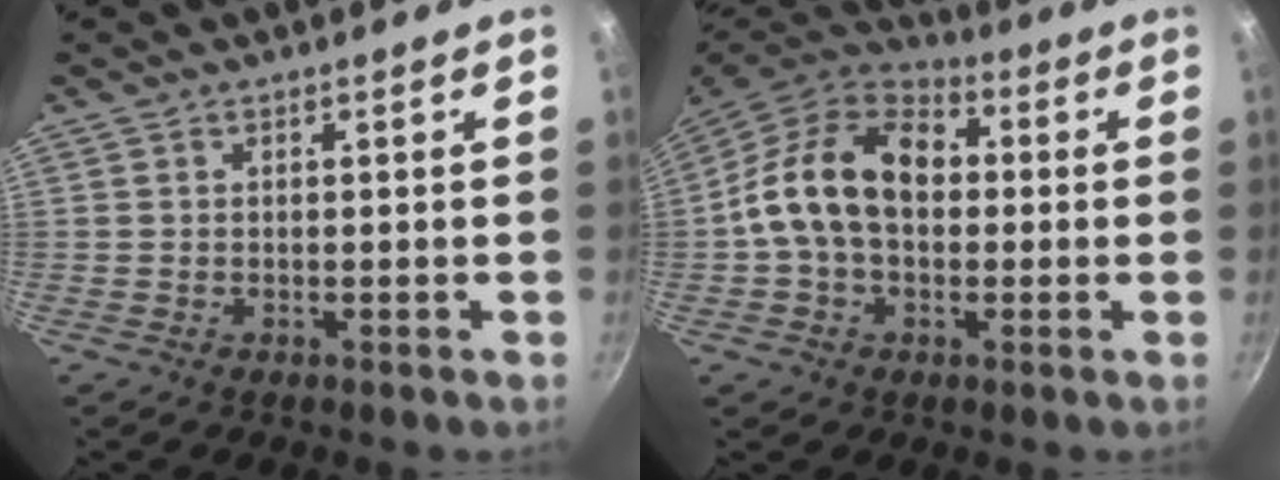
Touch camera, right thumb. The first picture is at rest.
{"total": 16.7, "force": [0.9, 11.8, 11.9], "torque": [-0.173, 0.031, -0.003]}